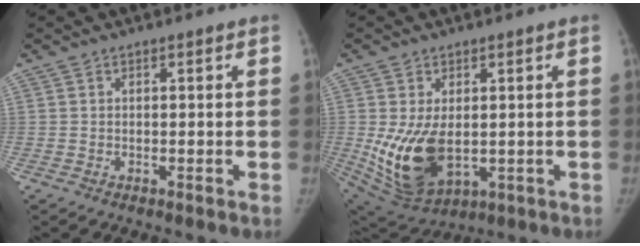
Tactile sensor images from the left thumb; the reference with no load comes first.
{"total": 13.3, "force": [-0.9, 8.0, 10.6], "torque": [-0.190, -0.017, 0.014]}